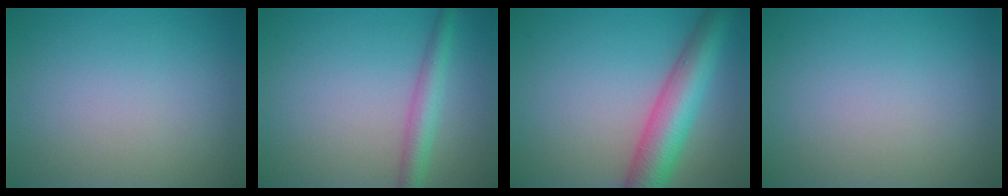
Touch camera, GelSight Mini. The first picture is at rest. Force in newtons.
{"total": 3.0, "press": 3.0, "slide": 0.1}
{"total": 6.7, "press": 6.7, "slide": 0.2}
{"total": 0.0}